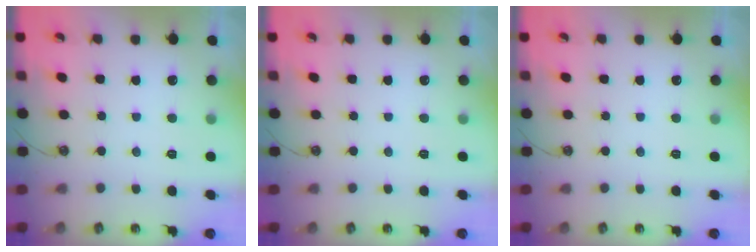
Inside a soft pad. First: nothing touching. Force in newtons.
{"total": 0.0}
{"total": 0.0}